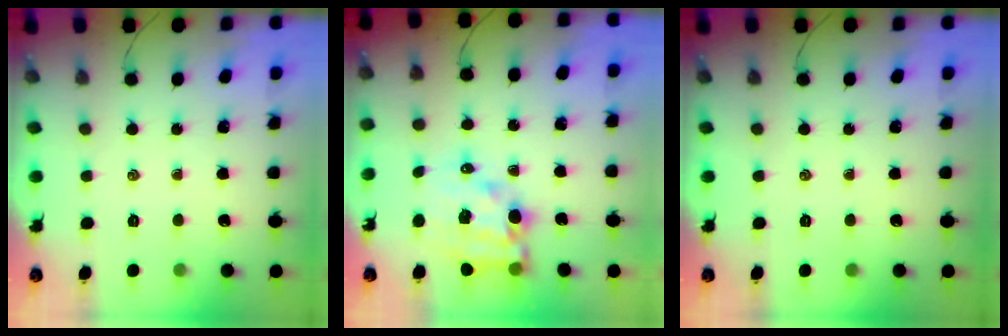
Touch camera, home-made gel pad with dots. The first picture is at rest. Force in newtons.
{"total": 14.5, "press": 14.0, "slide": 3.9}
{"total": 0.0}